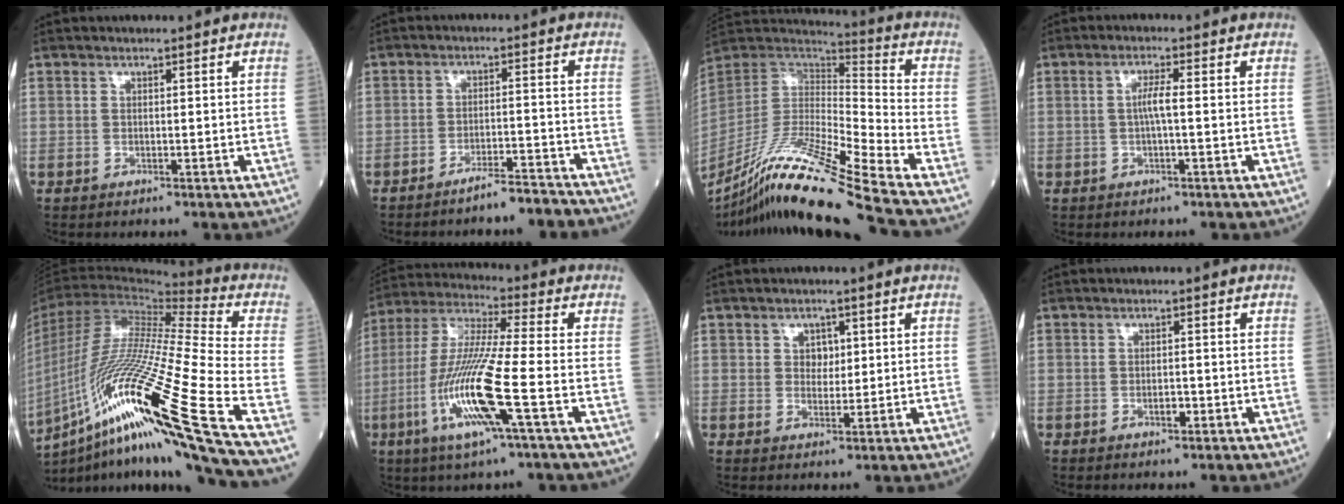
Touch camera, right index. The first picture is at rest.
{"total": 5.6, "force": [-5.1, 0.3, 2.3], "torque": [-0.025, -0.001, -0.080]}
{"total": 22.0, "force": [-16.9, -1.9, 13.9], "torque": [-0.280, -0.036, -0.316]}
{"total": 2.6, "force": [-0.1, 0.0, 2.6], "torque": [-0.048, 0.002, -0.004]}
{"total": 29.7, "force": [-13.5, -0.2, 26.5], "torque": [-0.494, -0.056, -0.248]}
{"total": 15.4, "force": [-5.0, 0.1, 14.5], "torque": [-0.307, -0.014, -0.100]}
{"total": 2.6, "force": [0.9, 1.9, 1.5], "torque": [-0.017, 0.001, 0.014]}
{"total": 1.4, "force": [-0.6, 0.5, 1.2], "torque": [-0.021, 0.000, -0.009]}